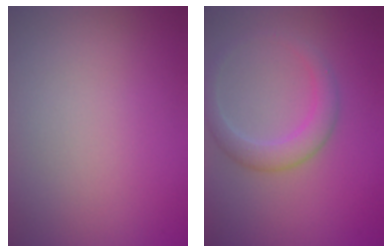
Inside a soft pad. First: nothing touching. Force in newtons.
{"total": 2.8, "press": 2.8, "slide": 0.0}